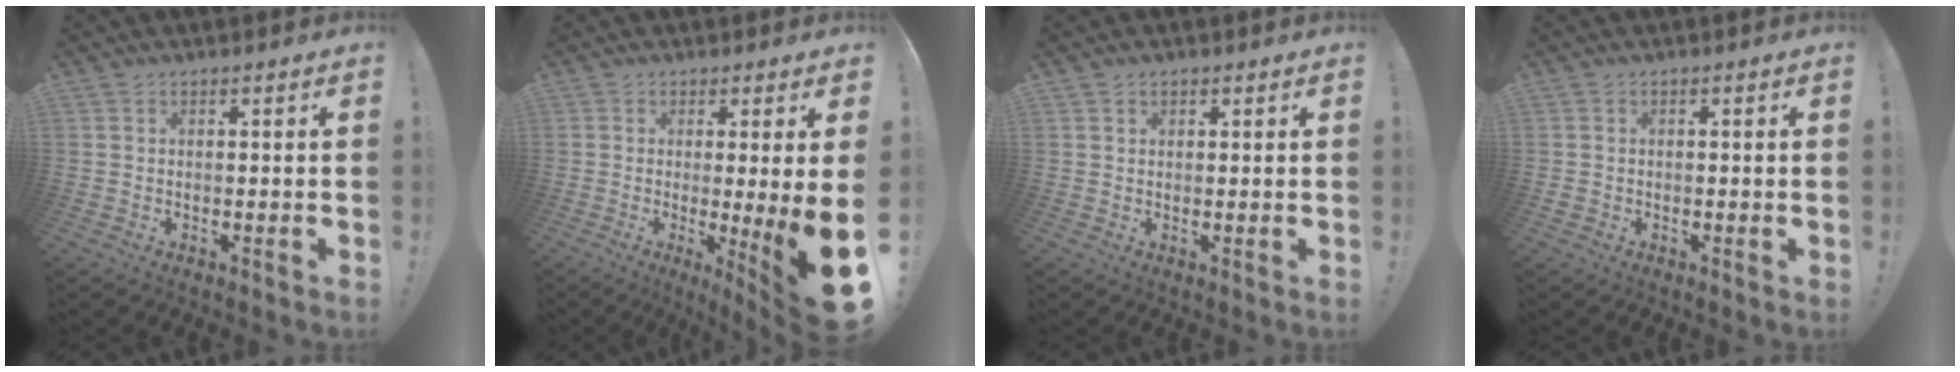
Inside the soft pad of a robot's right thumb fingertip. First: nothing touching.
{"total": 10.3, "force": [-0.7, -0.4, 10.3], "torque": [-0.129, -0.028, -0.009]}
{"total": 1.2, "force": [0.7, 0.9, 0.2], "torque": [0.002, 0.000, 0.013]}
{"total": 0.9, "force": [-0.4, 0.8, 0.2], "torque": [-0.006, 0.003, -0.008]}